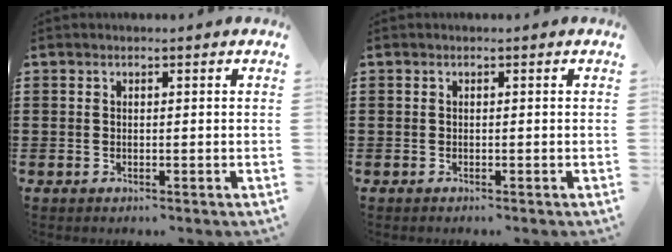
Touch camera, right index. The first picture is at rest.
{"total": 0.0}